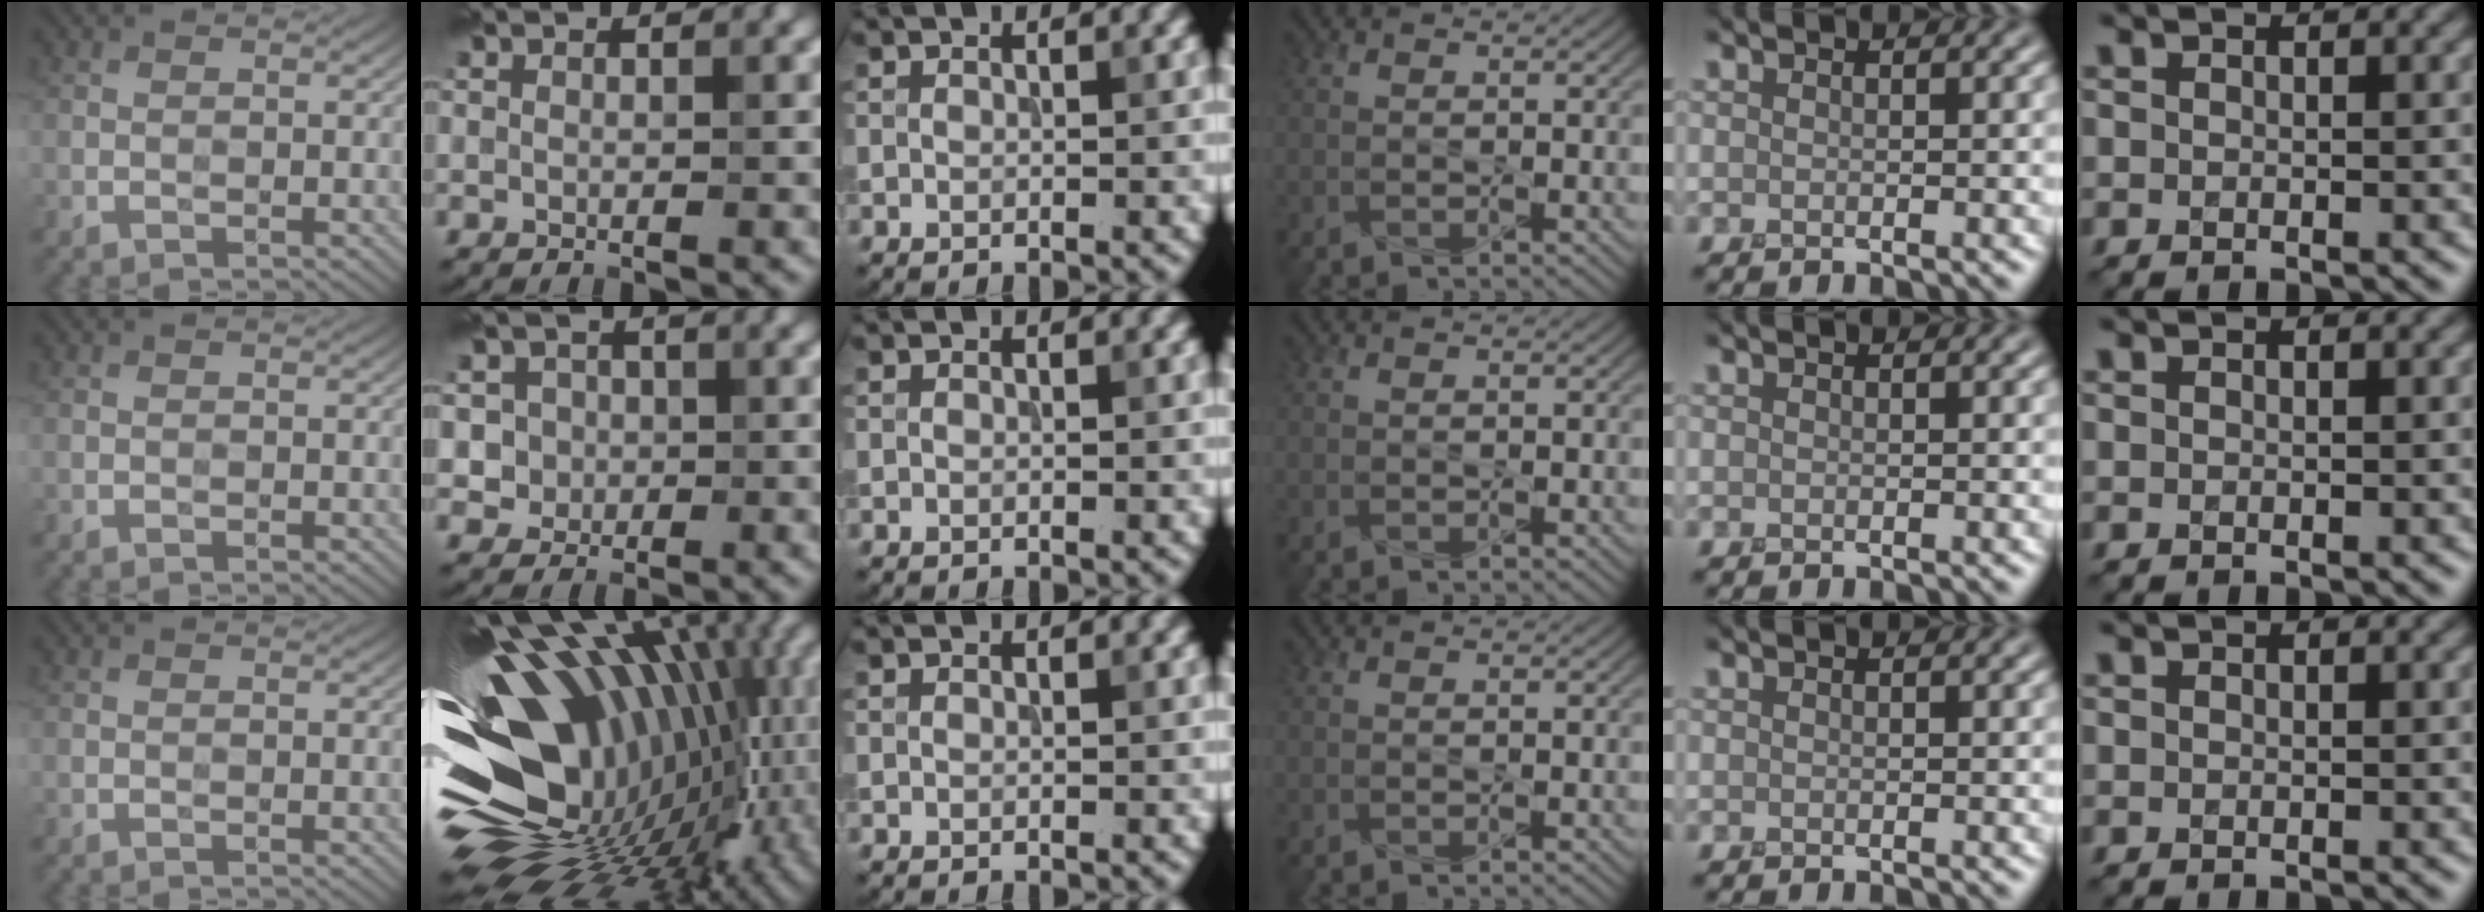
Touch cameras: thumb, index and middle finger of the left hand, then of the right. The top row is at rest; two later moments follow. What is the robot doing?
{"motion": "press", "object": "sticky note"}